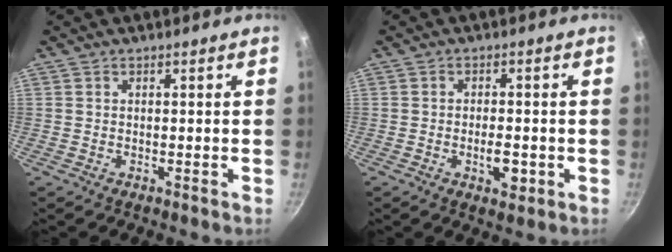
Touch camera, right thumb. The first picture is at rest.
{"total": 4.5, "force": [-1.3, 2.1, 3.8], "torque": [-0.053, 0.006, -0.019]}